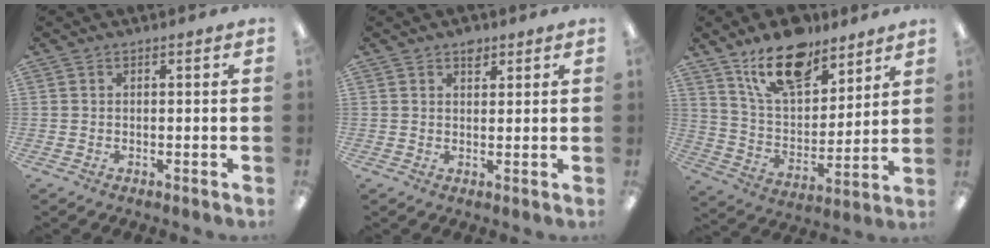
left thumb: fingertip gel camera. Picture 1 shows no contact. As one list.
[{"total": 3.0, "force": [2.0, 1.7, 1.4], "torque": [-0.005, -0.008, 0.032]}, {"total": 16.8, "force": [12.3, 7.9, 8.4], "torque": [-0.143, -0.062, 0.220]}]